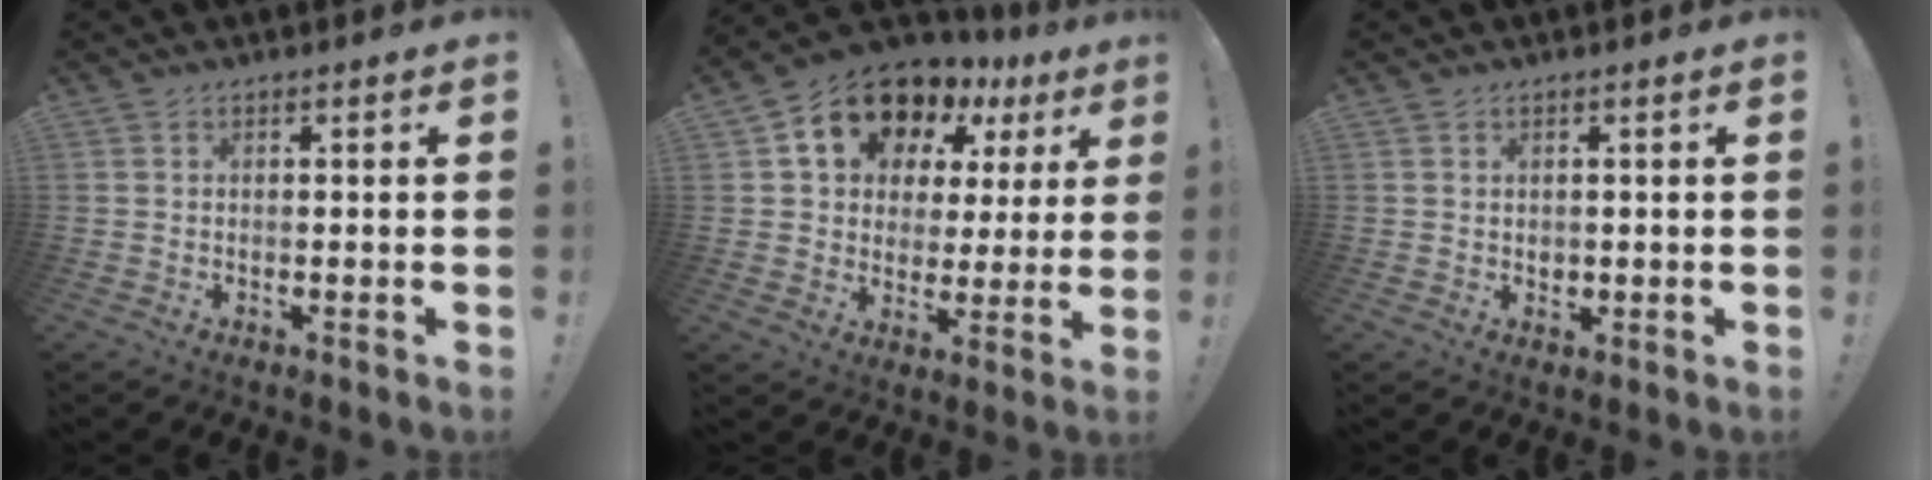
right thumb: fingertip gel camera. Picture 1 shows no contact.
{"total": 14.3, "force": [9.2, 9.0, 6.2], "torque": [-0.101, -0.064, 0.172]}
{"total": 1.5, "force": [0.4, 1.4, 0.3], "torque": [-0.003, 0.000, 0.007]}